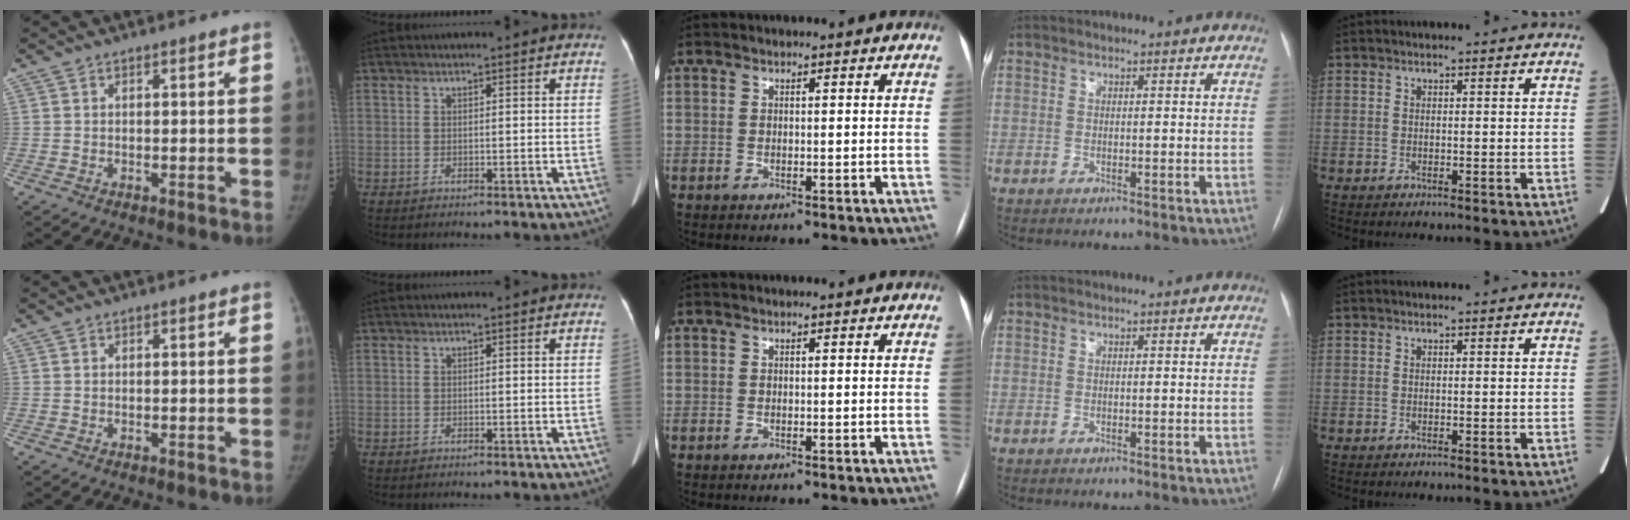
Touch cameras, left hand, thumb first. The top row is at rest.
{}